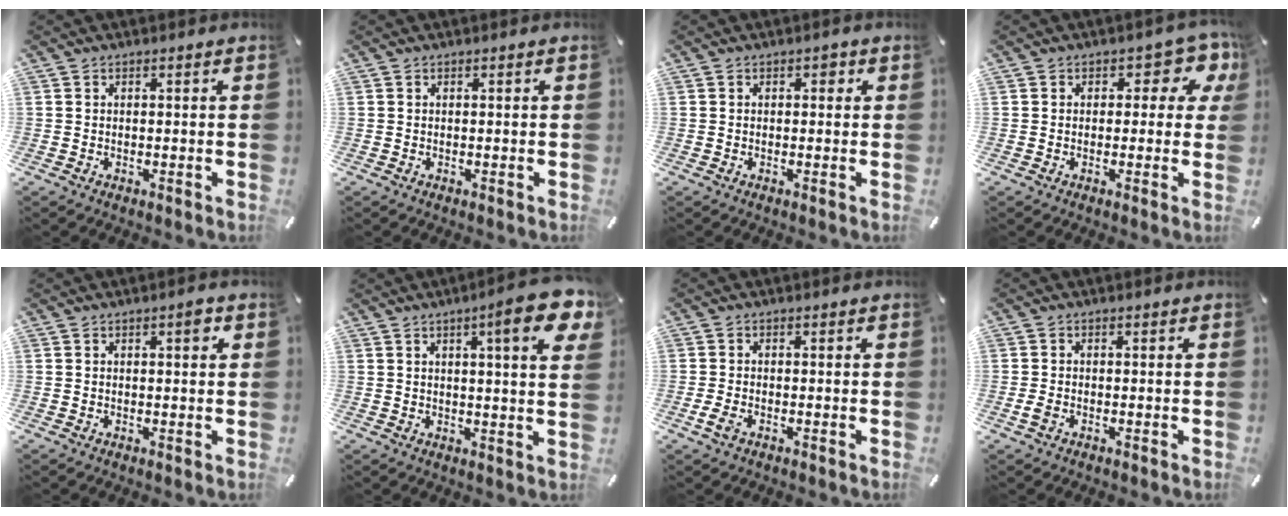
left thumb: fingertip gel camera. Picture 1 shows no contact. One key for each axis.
{"total": 0.0}
{"total": 2.0, "fx": 0.3, "fy": 1.5, "fz": 1.3, "tx": -0.011, "ty": 0.003, "tz": -0.001}
{"total": 6.6, "fx": 2.5, "fy": 4.0, "fz": 4.7, "tx": -0.049, "ty": -0.011, "tz": 0.035}
{"total": 2.3, "fx": 0.9, "fy": 0.8, "fz": 1.9, "tx": -0.024, "ty": 0.001, "tz": 0.009}
{"total": 12.3, "fx": 5.7, "fy": 2.1, "fz": 10.7, "tx": -0.151, "ty": -0.026, "tz": 0.084}
{"total": 2.1, "fx": -1.1, "fy": 1.0, "fz": 1.5, "tx": -0.037, "ty": -0.002, "tz": -0.022}
{"total": 1.7, "fx": -0.7, "fy": 1.0, "fz": 1.2, "tx": -0.027, "ty": 0.000, "tz": -0.014}